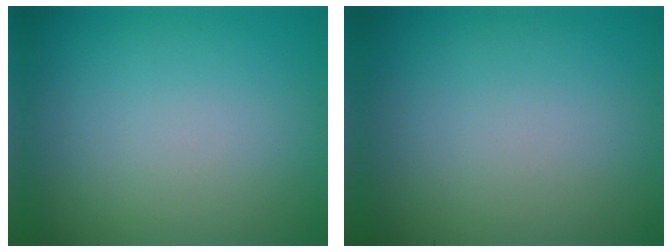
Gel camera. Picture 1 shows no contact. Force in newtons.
{"total": 0.0}